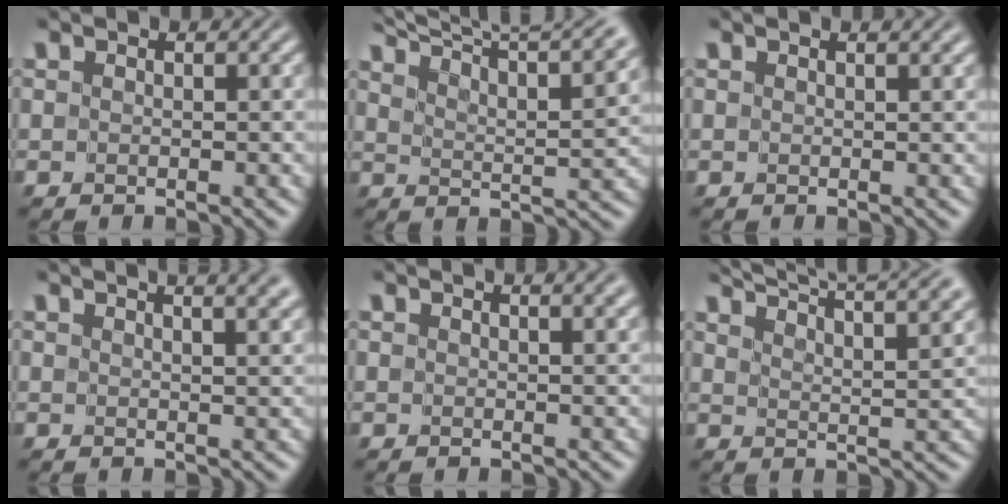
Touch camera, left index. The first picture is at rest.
{"total": 12.4, "force": [10.6, 2.7, 5.9], "torque": [-0.103, 0.018, 0.124]}
{"total": 3.1, "force": [2.0, 1.4, 2.0], "torque": [-0.009, 0.028, 0.006]}
{"total": 8.1, "force": [5.2, 3.4, 5.2], "torque": [-0.025, 0.052, 0.038]}
{"total": 5.6, "force": [3.5, 2.4, 3.6], "torque": [-0.010, 0.044, 0.019]}
{"total": 11.8, "force": [9.4, 3.2, 6.3], "torque": [-0.092, 0.032, 0.103]}